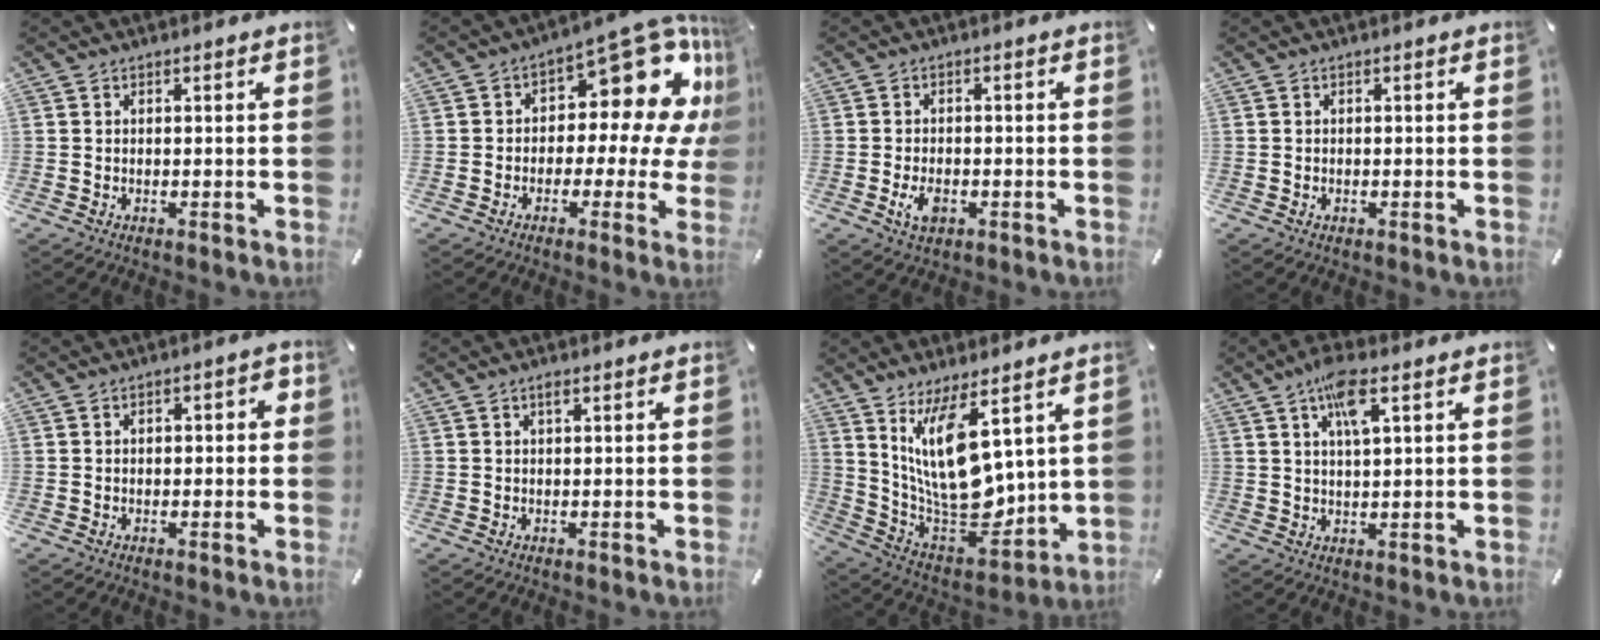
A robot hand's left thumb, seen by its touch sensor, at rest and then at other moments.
{"total": 17.0, "force": [7.6, 9.1, 12.2], "torque": [-0.150, -0.068, 0.123]}
{"total": 4.3, "force": [-1.6, 2.6, 2.9], "torque": [-0.069, 0.002, -0.031]}
{"total": 0.7, "force": [-0.2, 0.4, 0.4], "torque": [-0.008, 0.000, -0.004]}
{"total": 2.5, "force": [-0.5, 1.6, 1.9], "torque": [-0.036, 0.010, -0.011]}
{"total": 1.1, "force": [0.4, 0.2, 0.9], "torque": [-0.019, 0.002, 0.006]}
{"total": 18.2, "force": [7.8, 7.9, 14.5], "torque": [-0.302, -0.071, 0.137]}
{"total": 7.7, "force": [3.7, 1.9, 6.5], "torque": [-0.126, 0.003, 0.061]}